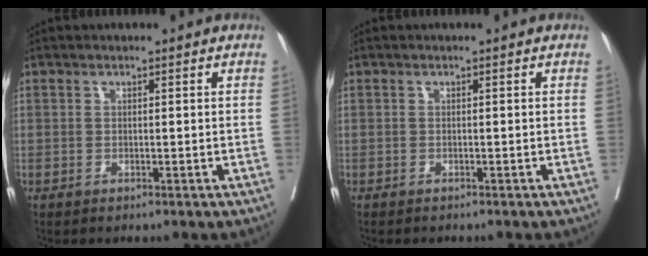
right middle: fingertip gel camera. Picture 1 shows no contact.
{"total": 1.4, "force": [-1.3, 0.2, 0.6], "torque": [-0.014, -0.005, -0.015]}